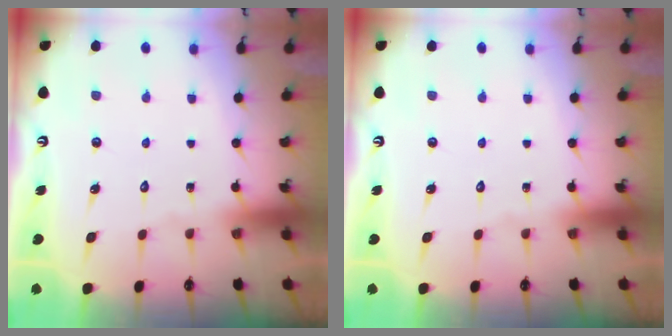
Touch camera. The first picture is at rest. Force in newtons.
{"total": 0.0}